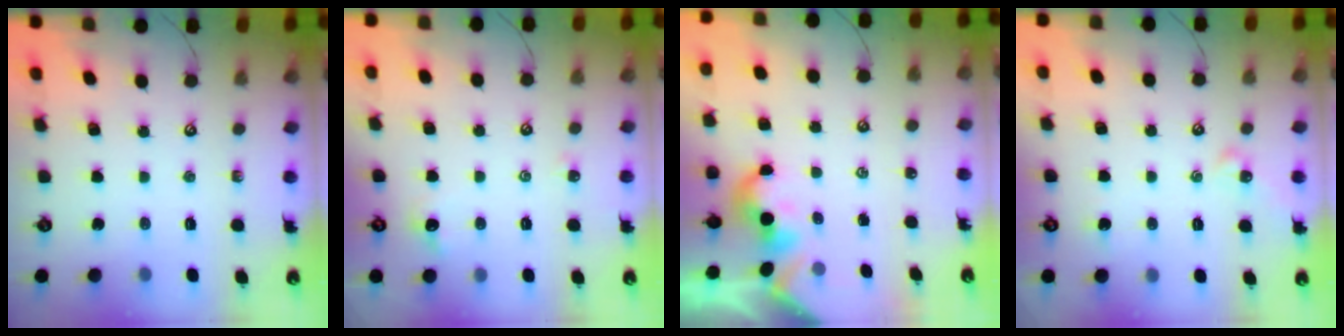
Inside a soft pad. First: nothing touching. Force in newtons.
{"total": 1.6, "press": 1.5, "slide": 0.5}
{"total": 2.4, "press": 2.4, "slide": 0.3}
{"total": 3.3, "press": 3.2, "slide": 0.8}